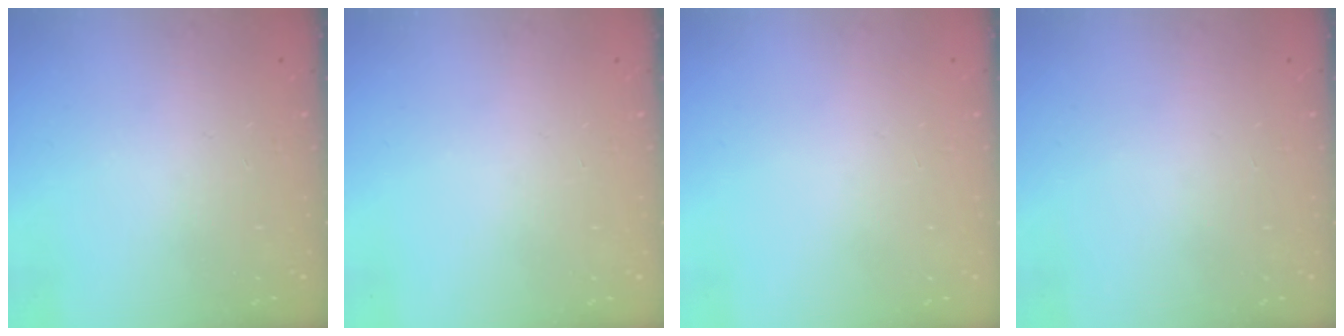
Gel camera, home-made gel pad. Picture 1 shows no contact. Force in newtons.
{"total": 0.0}
{"total": 0.0}
{"total": 0.0}